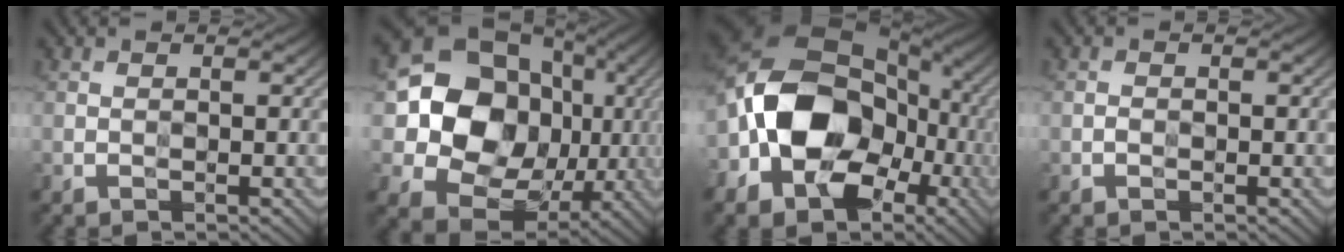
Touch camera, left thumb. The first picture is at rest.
{"total": 16.3, "force": [1.2, 13.9, 8.4], "torque": [-0.183, -0.014, 0.019]}
{"total": 15.9, "force": [-3.7, 11.5, 10.3], "torque": [-0.182, -0.004, -0.075]}
{"total": 0.6, "force": [-0.3, 0.4, 0.3], "torque": [-0.007, 0.000, -0.007]}